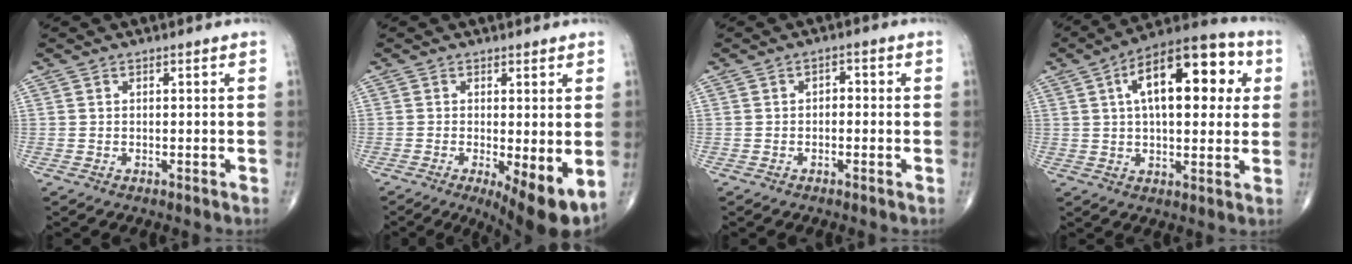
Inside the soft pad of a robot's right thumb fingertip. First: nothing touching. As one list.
[{"total": 8.5, "force": [-2.1, 2.3, 7.9], "torque": [-0.115, -0.020, -0.028]}, {"total": 1.9, "force": [-0.3, 1.3, 1.3], "torque": [-0.003, 0.011, -0.013]}, {"total": 19.5, "force": [5.1, 9.2, 16.4], "torque": [-0.213, 0.018, 0.064]}]